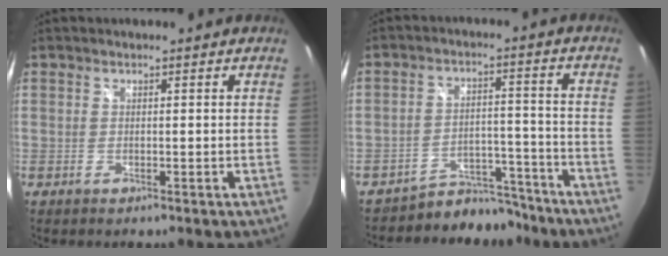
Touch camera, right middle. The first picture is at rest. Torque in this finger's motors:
{"motor_torque": [-0.01, -0.49, -0.31, -0.10]}